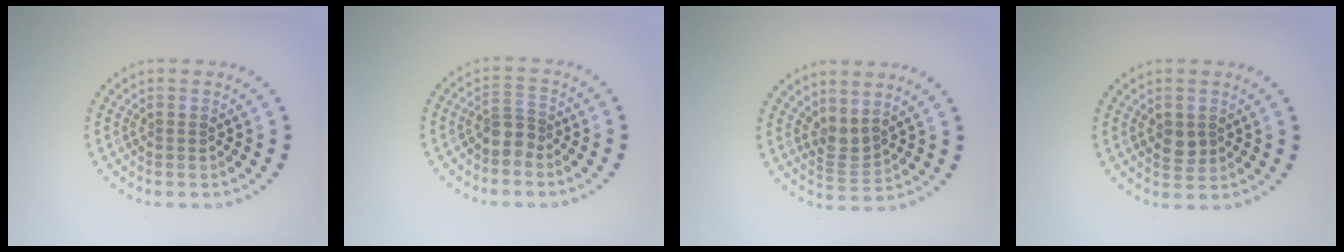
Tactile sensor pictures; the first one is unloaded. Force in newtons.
{"total": 2.1, "press": 1.7, "slide": 1.2}
{"total": 2.0, "press": 1.6, "slide": 1.1}
{"total": 1.8, "press": 1.8, "slide": 0.1}